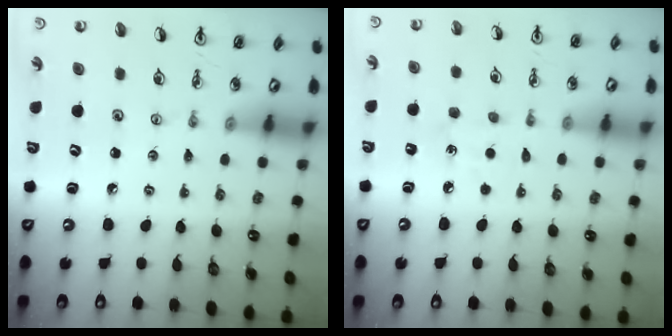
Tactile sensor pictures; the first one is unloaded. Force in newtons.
{"total": 4.0, "press": 3.9, "slide": 0.5}